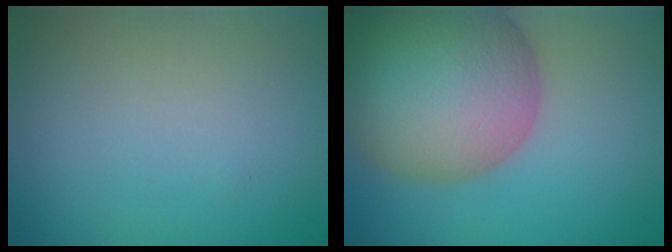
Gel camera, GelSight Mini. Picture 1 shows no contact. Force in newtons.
{"total": 13.8, "press": 13.7, "slide": 0.9}